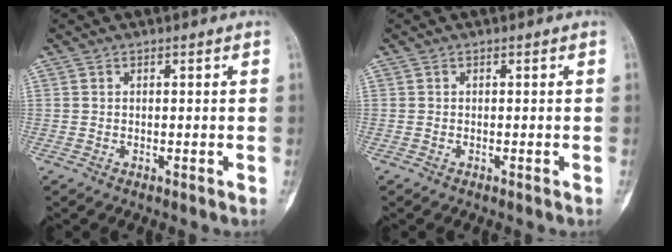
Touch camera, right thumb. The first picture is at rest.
{"total": 0.0}